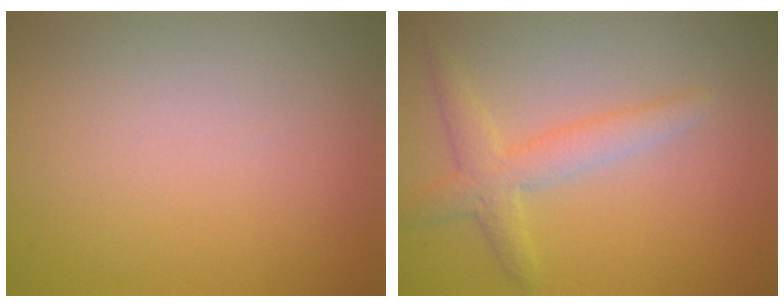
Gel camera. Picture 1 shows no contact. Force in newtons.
{"total": 3.1, "press": 3.1, "slide": 0.2}